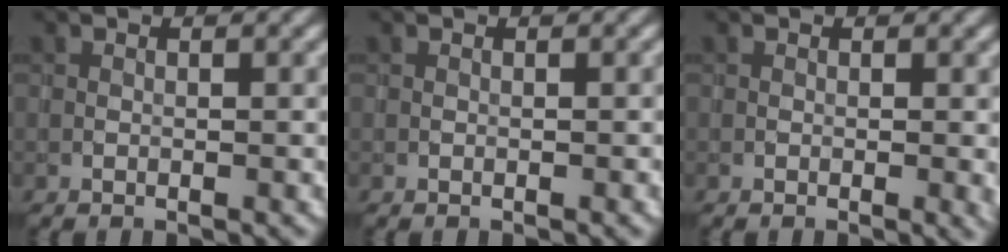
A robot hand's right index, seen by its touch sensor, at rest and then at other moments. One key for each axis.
{"total": 0.0}
{"total": 1.3, "fx": -0.2, "fy": 0.5, "fz": 1.2, "tx": -0.018, "ty": -0.004, "tz": -0.001}